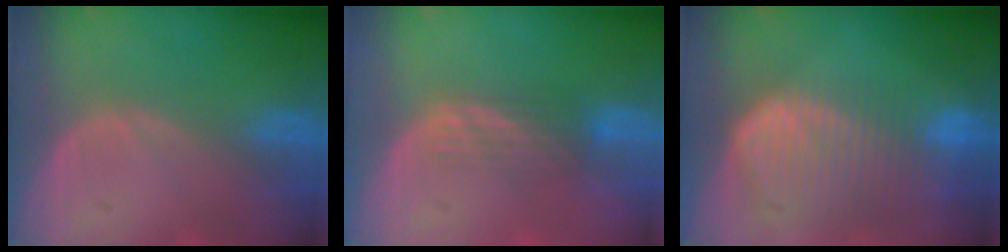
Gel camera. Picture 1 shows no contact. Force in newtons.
{"total": 3.3, "press": 3.0, "slide": 1.5}
{"total": 10.4, "press": 9.0, "slide": 5.3}